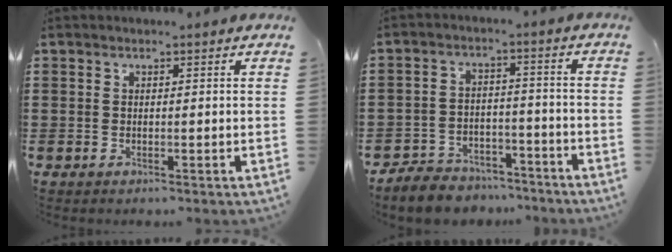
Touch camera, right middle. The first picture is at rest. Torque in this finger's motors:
{"motor_torque": [0.35, -0.32, 0.08, 0.04]}